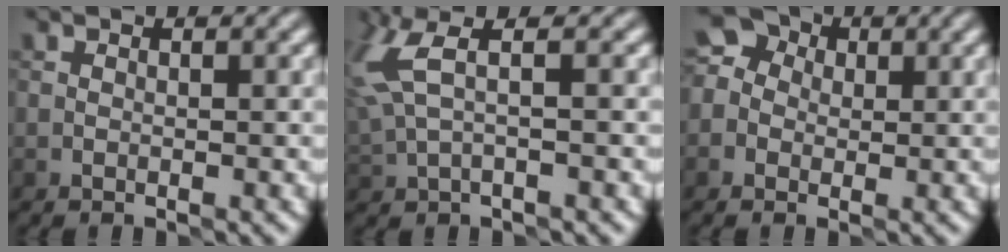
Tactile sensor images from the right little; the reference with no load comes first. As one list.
[{"total": 4.2, "force": [1.7, 1.1, 3.6], "torque": [-0.096, 0.008, 0.037]}, {"total": 3.5, "force": [0.6, 3.2, 1.3], "torque": [-0.007, 0.015, -0.017]}]